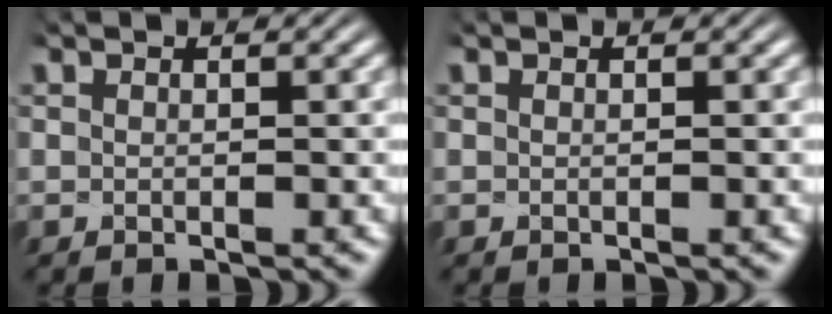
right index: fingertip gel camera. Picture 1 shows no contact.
{"total": 0.0}